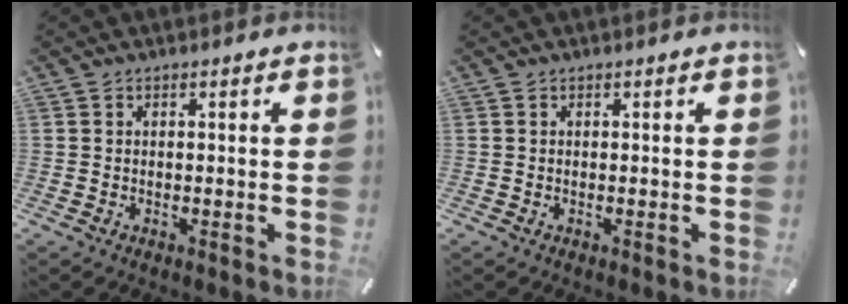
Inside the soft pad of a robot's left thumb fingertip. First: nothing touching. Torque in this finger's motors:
{"motor_torque": [0.00, -0.01, 0.03, 0.02, 0.00]}